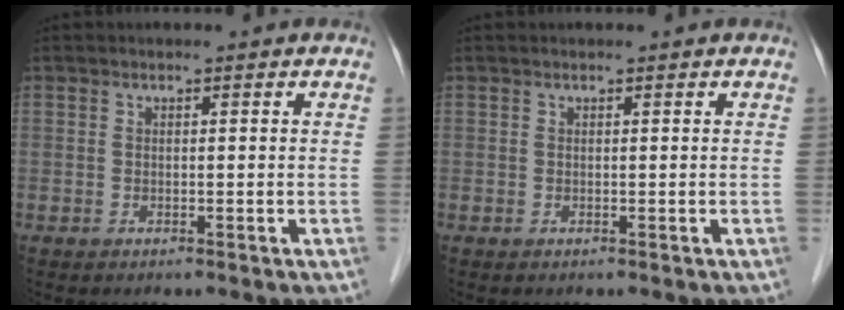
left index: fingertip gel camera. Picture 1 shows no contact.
{"total": 0.0}